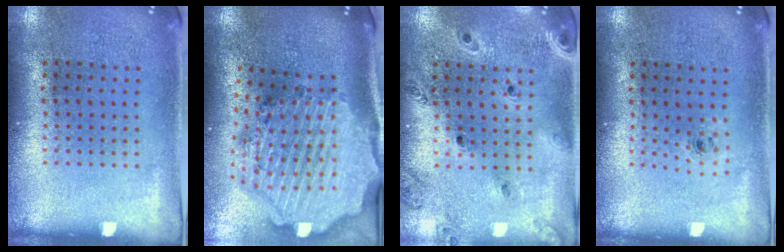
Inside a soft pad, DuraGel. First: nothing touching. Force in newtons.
{"total": 4.1, "press": 3.3, "slide": 2.4}
{"total": 0.8, "press": 0.8, "slide": 0.1}
{"total": 0.5, "press": 0.3, "slide": 0.4}